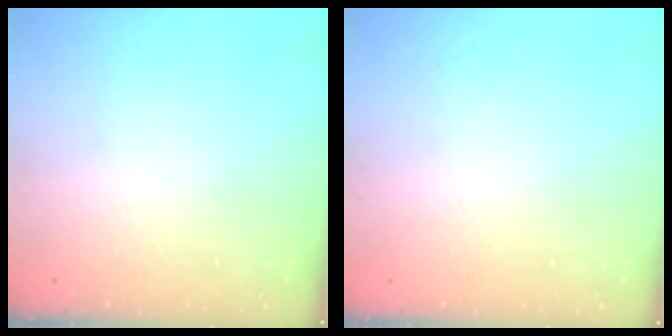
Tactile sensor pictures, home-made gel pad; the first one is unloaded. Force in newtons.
{"total": 0.0}